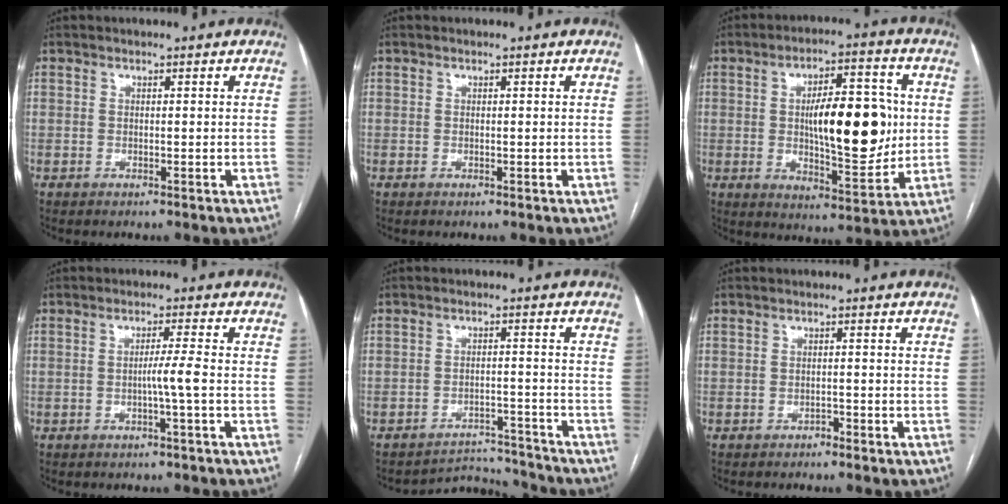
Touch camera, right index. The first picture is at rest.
{"total": 0.0}
{"total": 15.2, "force": [1.0, 4.9, 14.3], "torque": [-0.221, 0.010, 0.023]}
{"total": 2.9, "force": [-0.8, -0.8, 2.7], "torque": [-0.043, -0.001, -0.014]}
{"total": 6.0, "force": [-5.7, 0.2, -1.8], "torque": [0.031, 0.017, -0.084]}
{"total": 0.9, "force": [-0.8, 0.3, 0.4], "torque": [-0.009, 0.001, -0.011]}